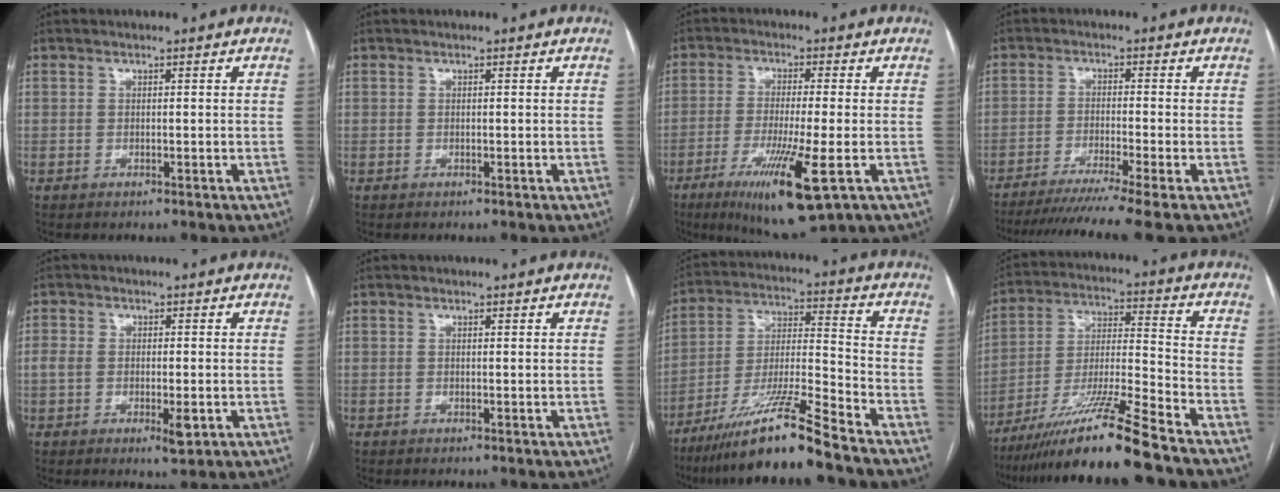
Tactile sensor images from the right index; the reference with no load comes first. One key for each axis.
{"total": 0.0}
{"total": 12.4, "fx": -5.2, "fy": 0.9, "fz": 11.3, "tx": -0.206, "ty": -0.040, "tz": -0.082}
{"total": 10.9, "fx": -8.9, "fy": -2.6, "fz": 5.7, "tx": -0.070, "ty": -0.029, "tz": -0.138}
{"total": 4.7, "fx": -1.0, "fy": 2.2, "fz": 4.0, "tx": -0.071, "ty": -0.002, "tz": -0.012}
{"total": 0.0}
{"total": 14.6, "fx": -11.5, "fy": -1.1, "fz": 8.9, "tx": -0.165, "ty": -0.015, "tz": -0.206}
{"total": 15.9, "fx": -12.4, "fy": -1.4, "fz": 9.8, "tx": -0.184, "ty": -0.019, "tz": -0.221}